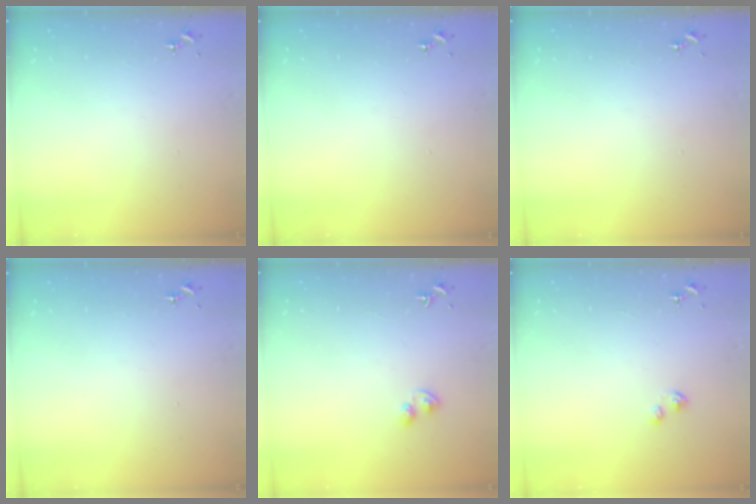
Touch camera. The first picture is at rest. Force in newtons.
{"total": 0.0}
{"total": 0.0}
{"total": 0.0}
{"total": 4.2, "press": 4.1, "slide": 0.8}
{"total": 2.2, "press": 2.2, "slide": 0.3}